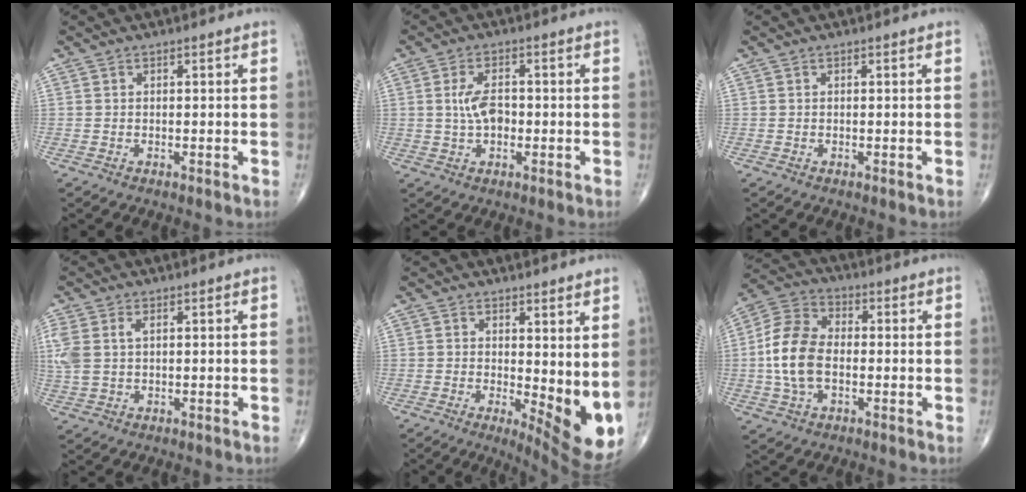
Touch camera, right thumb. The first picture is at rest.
{"total": 5.0, "force": [0.0, 2.8, 4.1], "torque": [-0.077, 0.006, -0.003]}
{"total": 0.0}
{"total": 6.4, "force": [1.6, 3.8, 4.8], "torque": [-0.141, 0.013, 0.039]}
{"total": 9.5, "force": [1.0, 3.7, 8.7], "torque": [-0.105, -0.026, 0.026]}
{"total": 11.8, "force": [-1.0, 7.3, 9.2], "torque": [-0.184, 0.022, -0.027]}